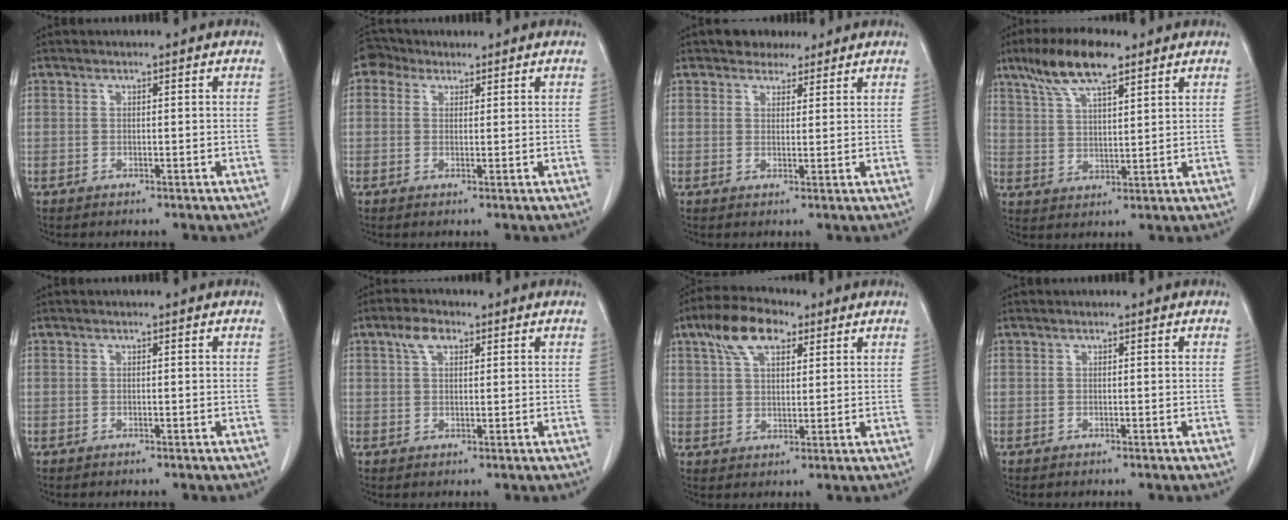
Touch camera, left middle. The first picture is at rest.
{"total": 2.9, "force": [1.9, 2.2, 0.5], "torque": [-0.011, 0.015, 0.032]}
{"total": 3.5, "force": [2.8, 1.9, 0.5], "torque": [-0.006, 0.009, 0.044]}
{"total": 9.9, "force": [6.9, 2.3, 6.7], "torque": [-0.134, 0.016, 0.127]}
{"total": 0.0}
{"total": 3.3, "force": [1.8, 1.7, 2.2], "torque": [-0.049, 0.011, 0.036]}
{"total": 8.7, "force": [5.0, 3.8, 6.0], "torque": [-0.121, 0.025, 0.093]}
{"total": 0.0}